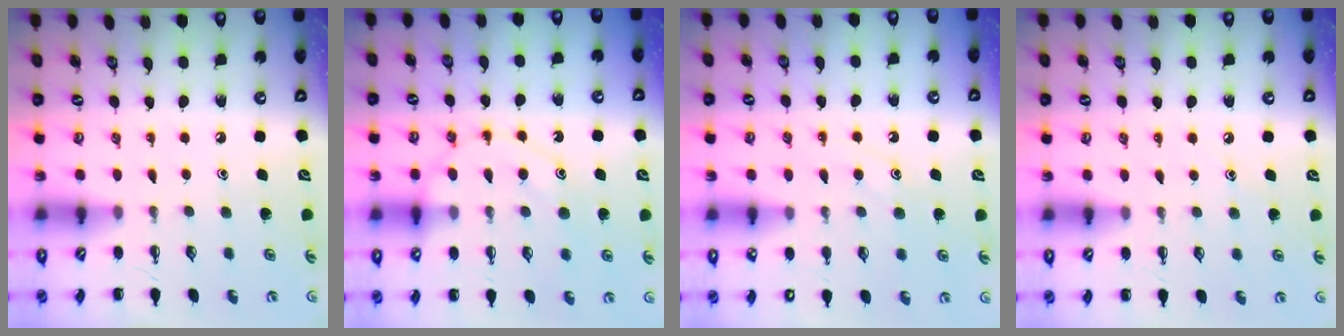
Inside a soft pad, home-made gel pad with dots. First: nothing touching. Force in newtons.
{"total": 11.8, "press": 11.8, "slide": 0.7}
{"total": 9.1, "press": 9.1, "slide": 1.0}
{"total": 5.5, "press": 5.3, "slide": 1.6}